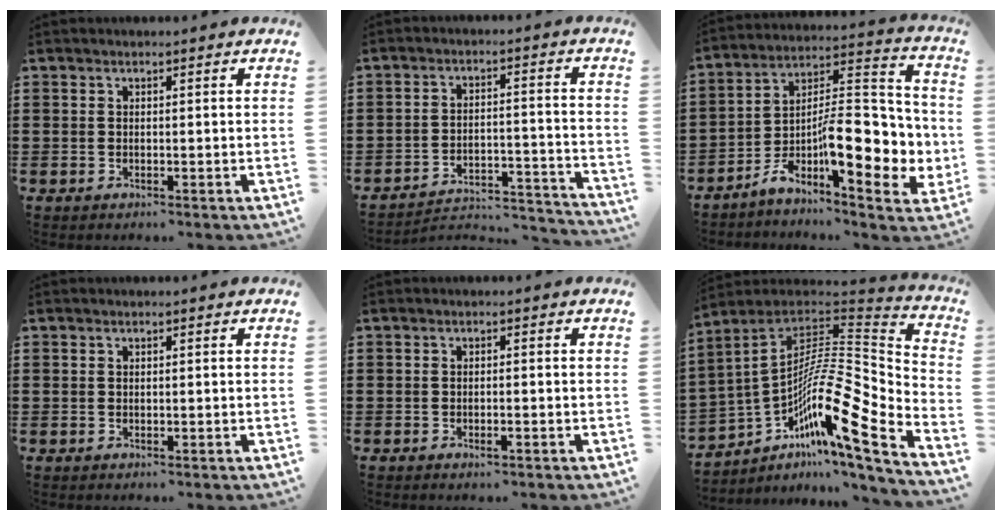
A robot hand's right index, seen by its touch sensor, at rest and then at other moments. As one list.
[{"total": 3.5, "force": [-3.3, 0.8, 1.1], "torque": [-0.027, -0.001, -0.073]}, {"total": 12.9, "force": [-3.3, 4.6, 11.5], "torque": [-0.167, -0.034, -0.065]}, {"total": 0.0}, {"total": 1.1, "force": [-0.6, 0.2, 0.9], "torque": [-0.018, -0.005, -0.009]}, {"total": 14.0, "force": [-5.0, 3.3, 12.7], "torque": [-0.219, -0.041, -0.107]}]